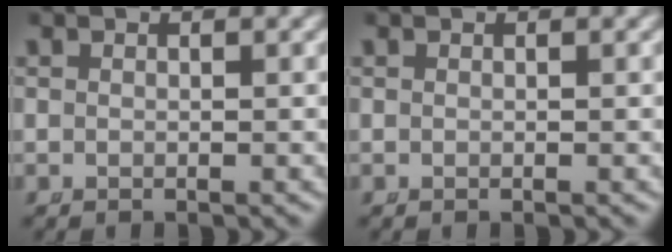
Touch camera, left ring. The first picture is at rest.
{"total": 0.0}